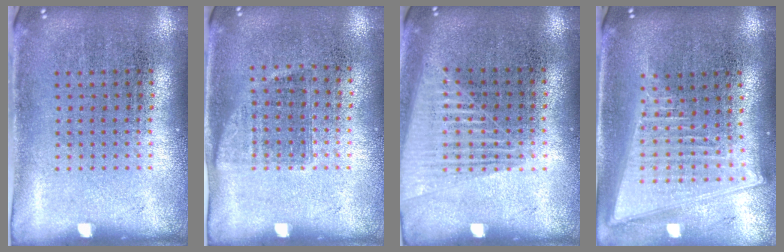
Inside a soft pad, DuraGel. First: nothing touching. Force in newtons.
{"total": 0.9, "press": 0.8, "slide": 0.4}
{"total": 1.5, "press": 1.5, "slide": 0.4}
{"total": 2.1, "press": 1.8, "slide": 1.1}